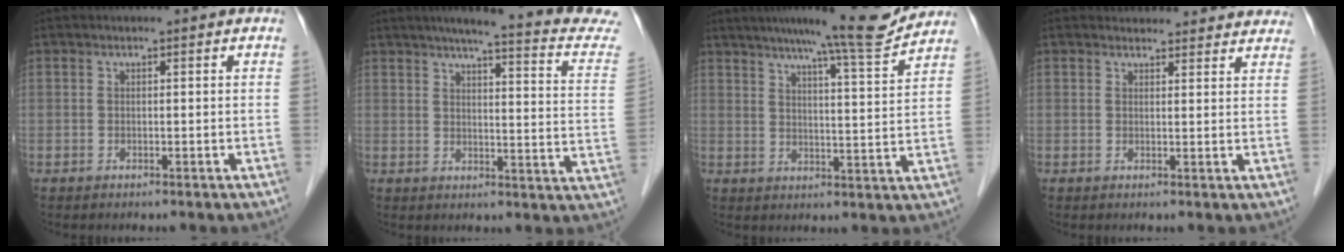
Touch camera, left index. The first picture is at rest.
{"total": 18.7, "force": [16.5, 0.2, 9.0], "torque": [-0.114, -0.048, 0.180]}
{"total": 11.7, "force": [10.6, -0.6, 4.9], "torque": [-0.073, -0.009, 0.144]}
{"total": 10.7, "force": [10.2, 3.0, 1.5], "torque": [0.012, 0.015, 0.097]}